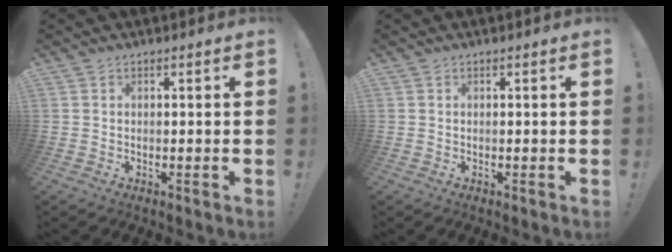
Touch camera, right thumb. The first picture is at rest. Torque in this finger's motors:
{"motor_torque": [0.00, 0.00, 0.00, 0.00, 0.02]}